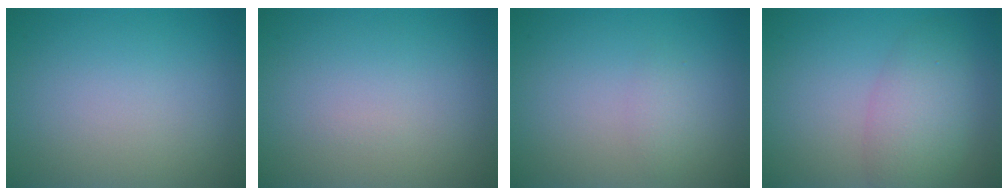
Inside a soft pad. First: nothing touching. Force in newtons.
{"total": 0.0}
{"total": 1.0, "press": 1.0, "slide": 0.2}
{"total": 4.4, "press": 4.3, "slide": 0.2}